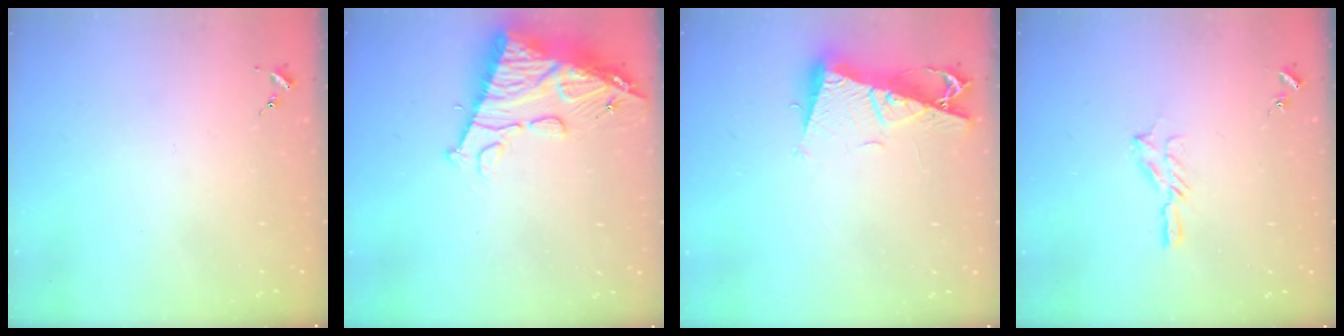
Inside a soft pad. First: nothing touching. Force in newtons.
{"total": 14.9, "press": 14.8, "slide": 1.5}
{"total": 10.6, "press": 10.5, "slide": 1.3}
{"total": 5.6, "press": 5.6, "slide": 0.6}